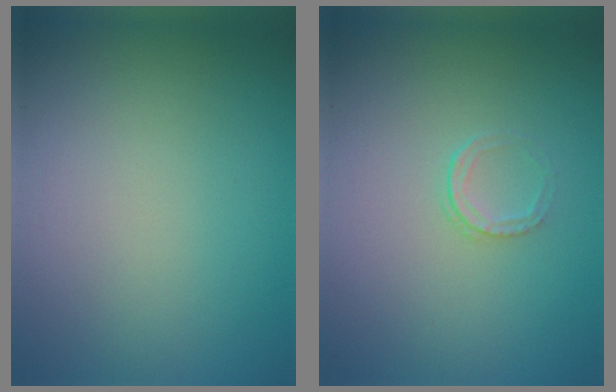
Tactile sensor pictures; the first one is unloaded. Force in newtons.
{"total": 1.0, "press": 0.7, "slide": 0.7}